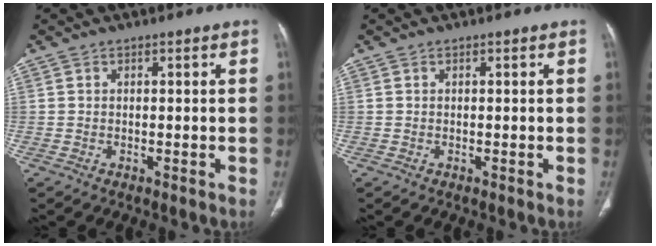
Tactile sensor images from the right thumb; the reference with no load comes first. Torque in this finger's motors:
{"motor_torque": [1.98, 1.95, -0.02, 0.00, 0.01]}